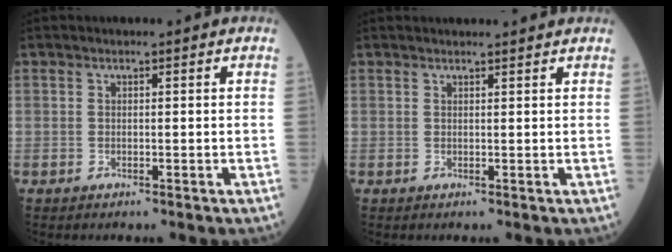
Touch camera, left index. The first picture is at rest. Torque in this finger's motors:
{"motor_torque": [-0.86, -1.27, -0.03, 0.01]}